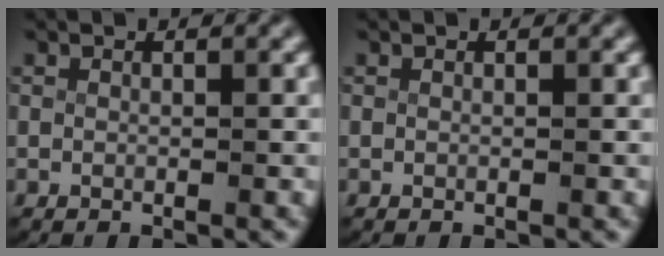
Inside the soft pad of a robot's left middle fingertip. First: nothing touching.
{"total": 0.0}